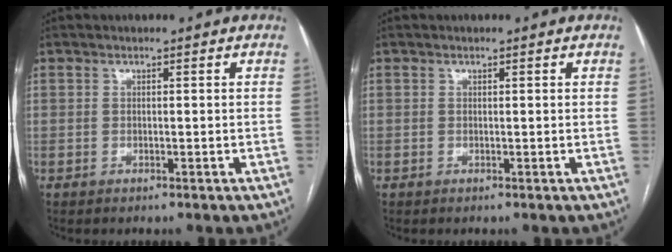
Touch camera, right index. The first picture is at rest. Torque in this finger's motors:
{"motor_torque": [-0.13, 0.02, 0.12, 0.01]}